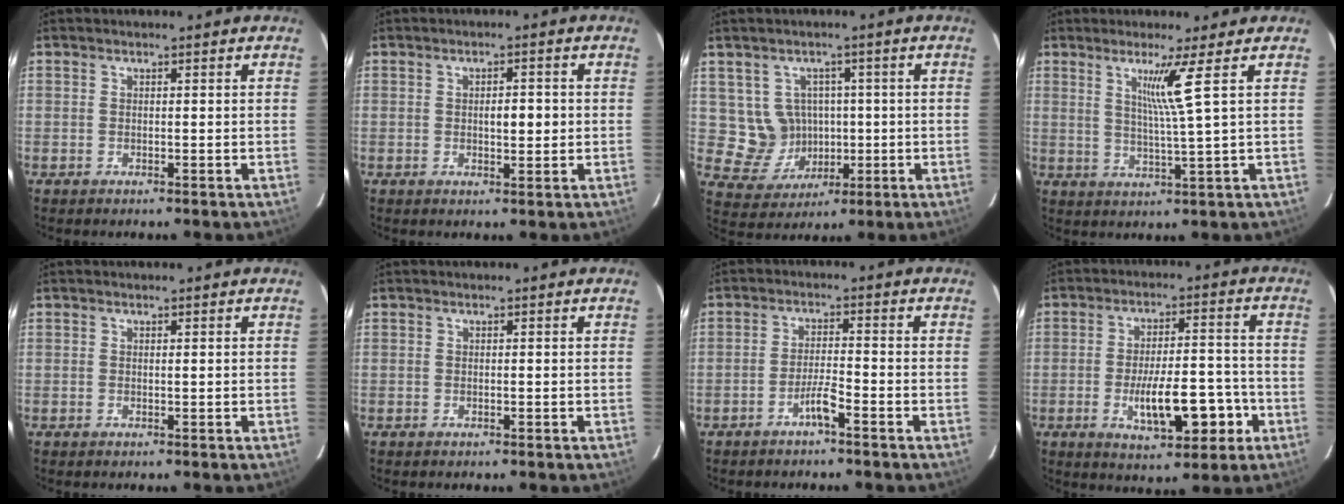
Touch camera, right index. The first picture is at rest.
{"total": 3.2, "force": [0.0, 1.1, 3.0], "torque": [-0.047, 0.001, 0.002]}
{"total": 7.2, "force": [0.9, 6.9, 2.0], "torque": [-0.038, 0.017, 0.034]}
{"total": 5.6, "force": [2.3, -2.2, 4.6], "torque": [-0.086, -0.017, 0.047]}
{"total": 0.0}
{"total": 0.0}
{"total": 3.2, "force": [-2.2, -0.1, 2.4], "torque": [-0.045, 0.000, -0.042]}
{"total": 11.3, "force": [-3.8, 3.6, 10.0], "torque": [-0.160, 0.011, -0.053]}